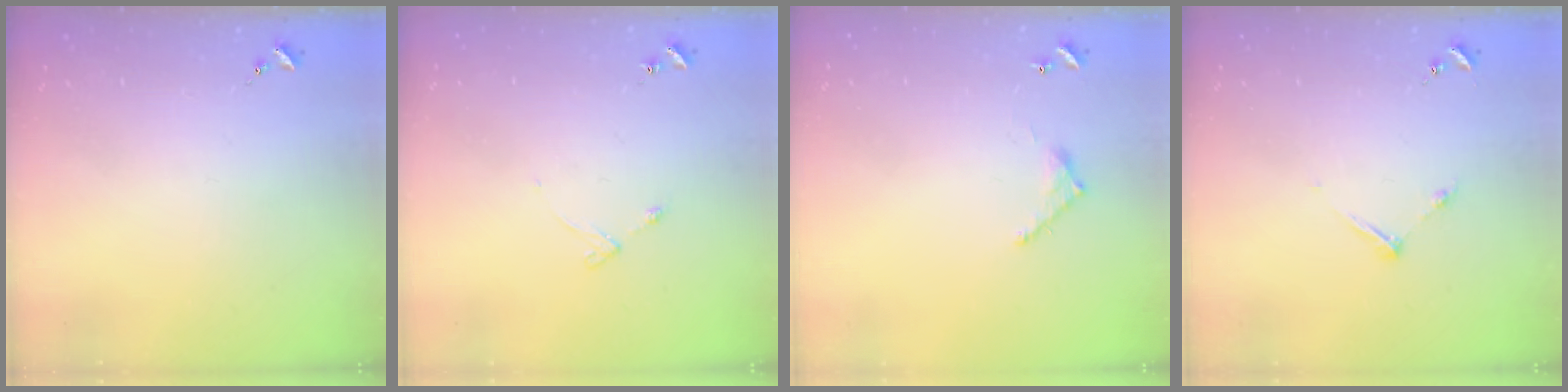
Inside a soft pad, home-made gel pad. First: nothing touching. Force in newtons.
{"total": 4.3, "press": 4.2, "slide": 0.5}
{"total": 6.3, "press": 6.3, "slide": 0.4}
{"total": 5.6, "press": 5.6, "slide": 0.6}